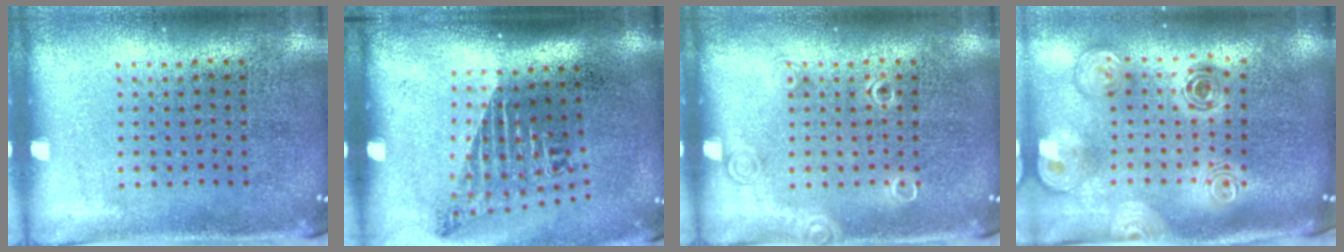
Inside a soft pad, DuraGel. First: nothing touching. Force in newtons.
{"total": 1.8, "press": 1.2, "slide": 1.3}
{"total": 1.0, "press": 1.0, "slide": 0.3}
{"total": 2.1, "press": 1.8, "slide": 1.1}